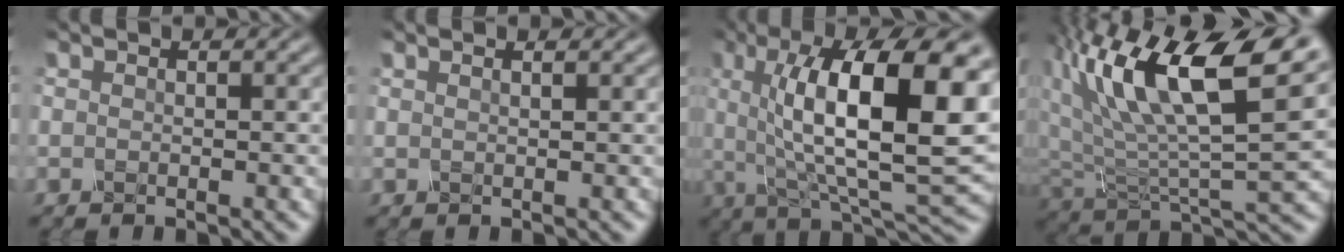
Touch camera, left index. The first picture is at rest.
{"total": 2.1, "force": [1.3, 1.0, 1.3], "torque": [0.006, 0.017, -0.011]}
{"total": 14.5, "force": [2.2, 4.9, 13.5], "torque": [-0.208, 0.005, 0.038]}
{"total": 12.5, "force": [5.5, 4.7, 10.2], "torque": [-0.194, 0.010, 0.110]}